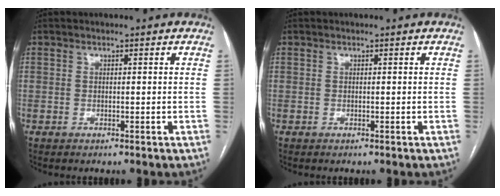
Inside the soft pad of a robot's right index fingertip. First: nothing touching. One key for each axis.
{"total": 0.0}